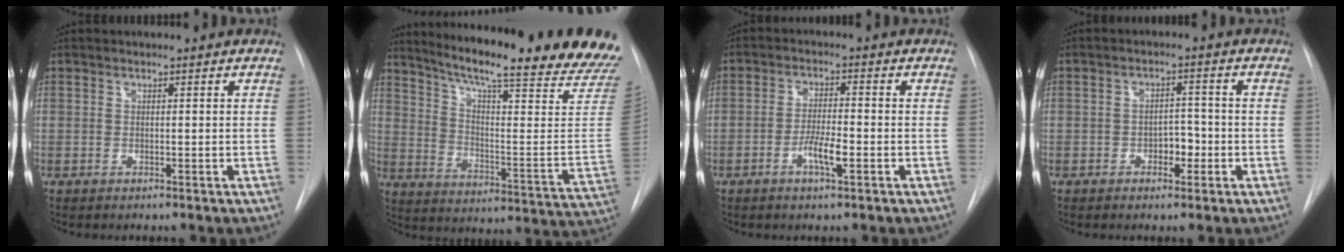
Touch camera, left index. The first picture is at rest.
{"total": 27.7, "force": [23.1, 1.0, 15.2], "torque": [-0.226, -0.103, 0.294]}
{"total": 4.7, "force": [-2.7, 0.7, 3.8], "torque": [-0.071, -0.006, -0.048]}
{"total": 3.6, "force": [-2.1, 1.9, 2.1], "torque": [-0.022, 0.002, -0.032]}